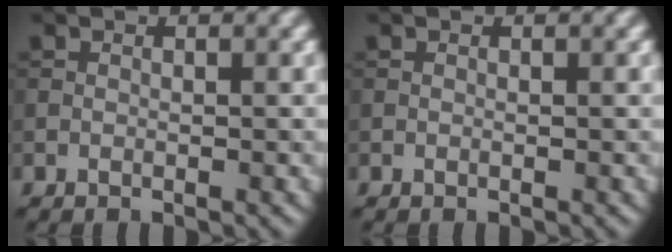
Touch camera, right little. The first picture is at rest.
{"total": 0.0}